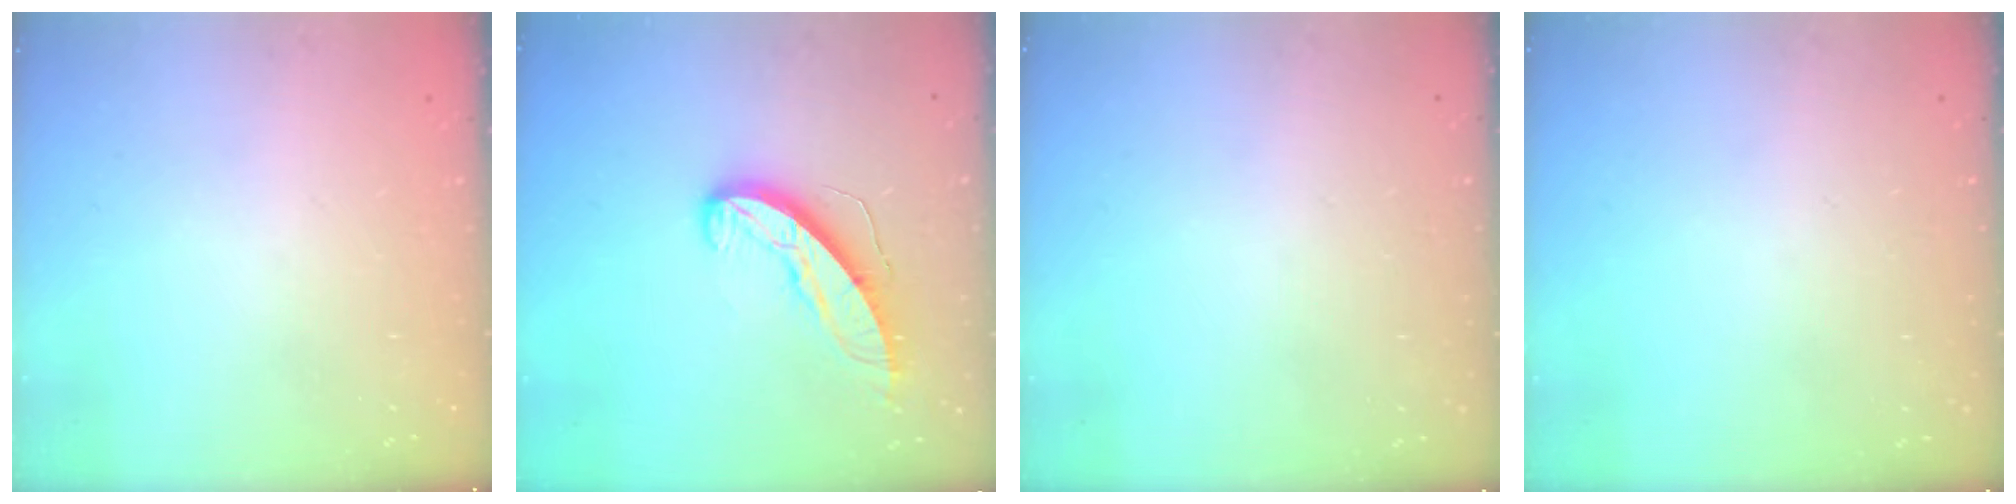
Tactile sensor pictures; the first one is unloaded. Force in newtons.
{"total": 9.8, "press": 9.8, "slide": 0.4}
{"total": 0.0}
{"total": 0.0}